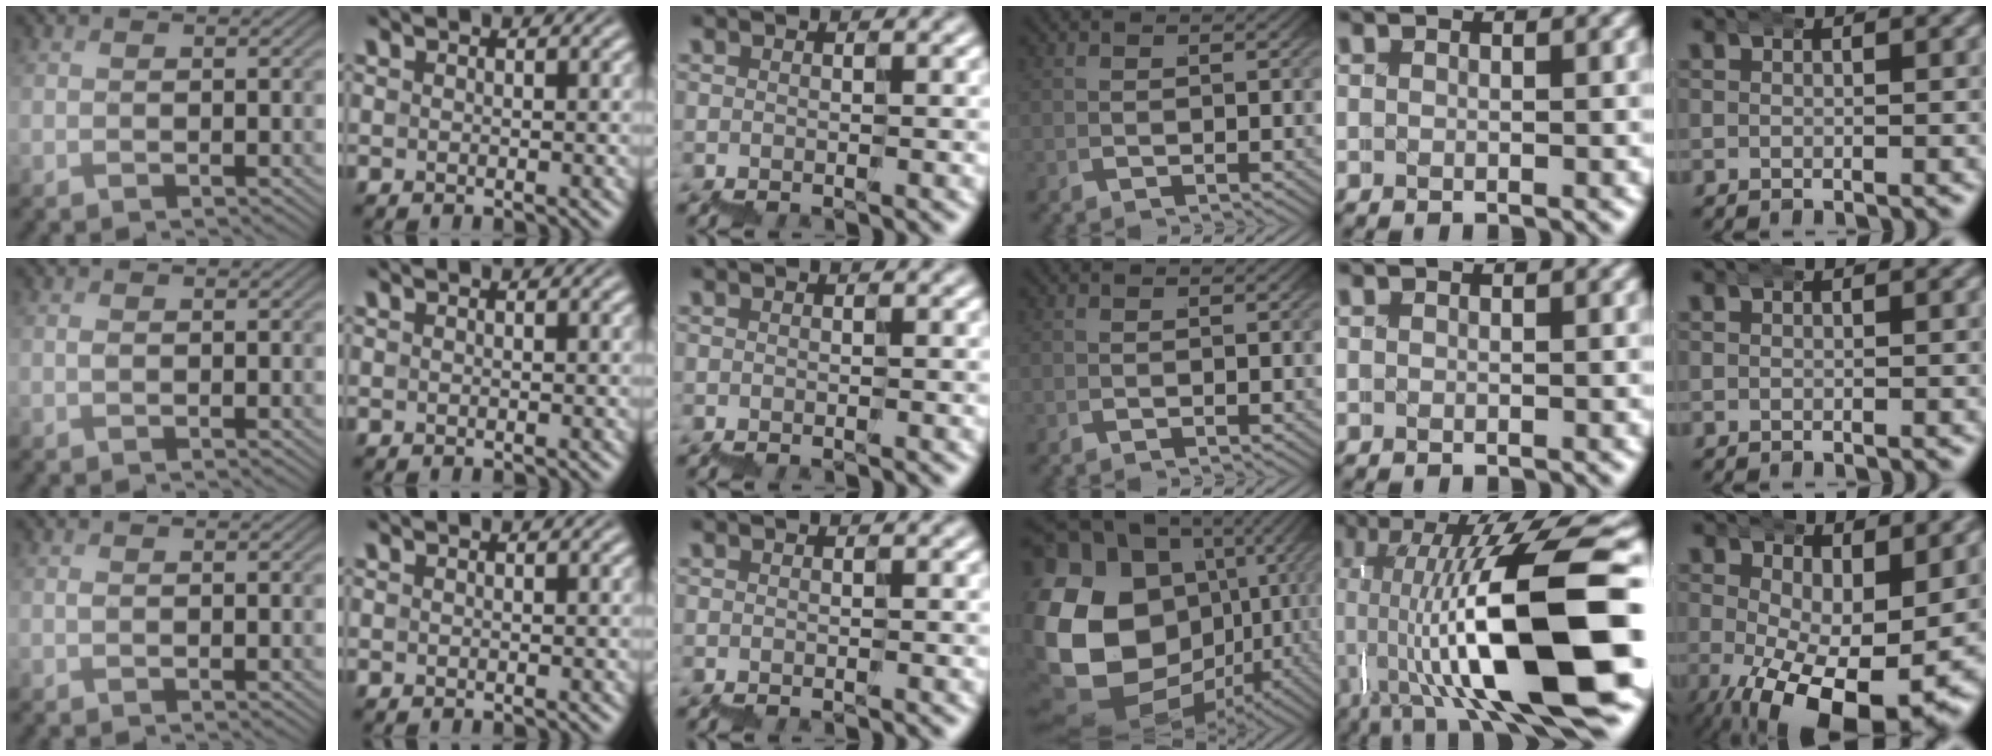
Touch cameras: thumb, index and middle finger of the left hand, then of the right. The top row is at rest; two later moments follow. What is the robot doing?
{"motion": "wrap", "object": "belt"}